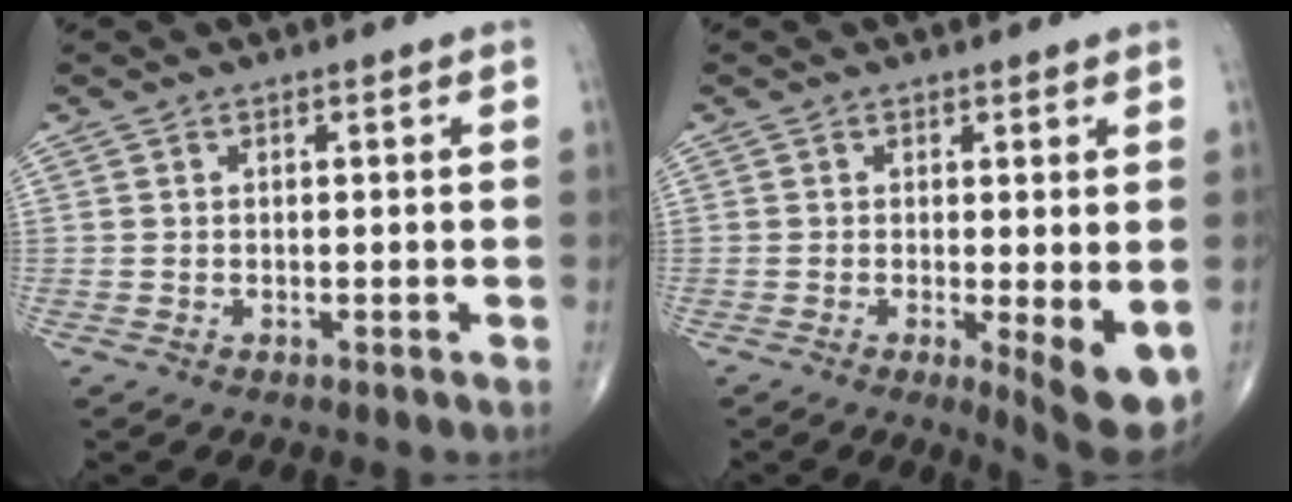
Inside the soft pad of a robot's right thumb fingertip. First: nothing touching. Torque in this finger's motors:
{"motor_torque": [-0.01, 0.48, 0.39, 0.16, 0.17]}